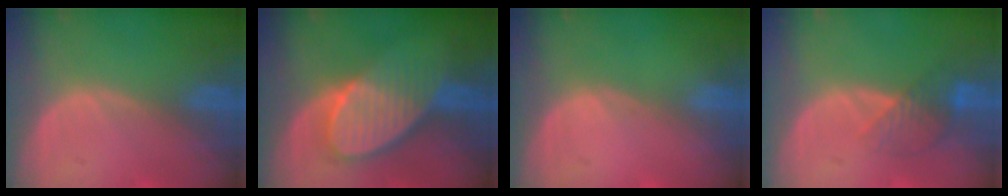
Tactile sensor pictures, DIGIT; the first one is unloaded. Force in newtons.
{"total": 8.3, "press": 7.7, "slide": 3.1}
{"total": 0.0}
{"total": 4.1, "press": 4.0, "slide": 1.2}